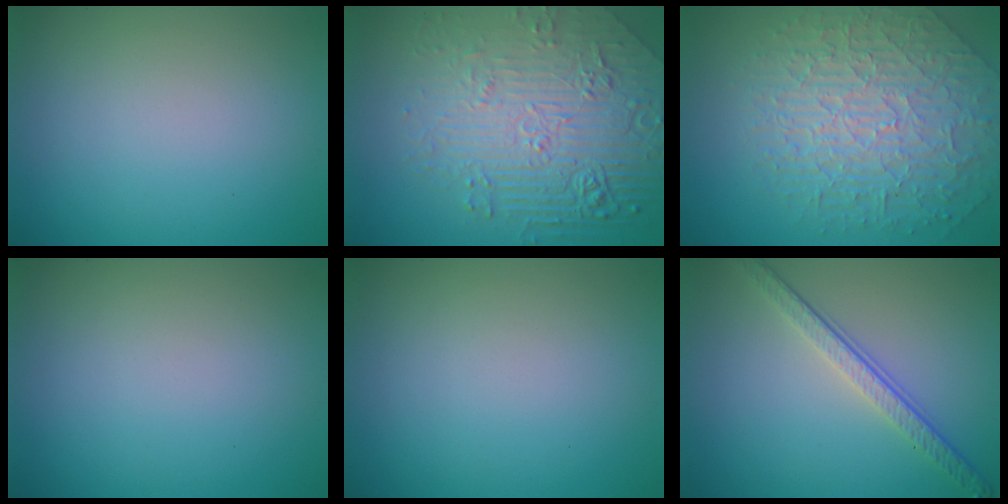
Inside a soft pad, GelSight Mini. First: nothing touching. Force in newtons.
{"total": 8.8, "press": 6.1, "slide": 6.4}
{"total": 6.4, "press": 5.4, "slide": 3.4}
{"total": 0.0}
{"total": 0.0}
{"total": 3.7, "press": 2.8, "slide": 2.5}